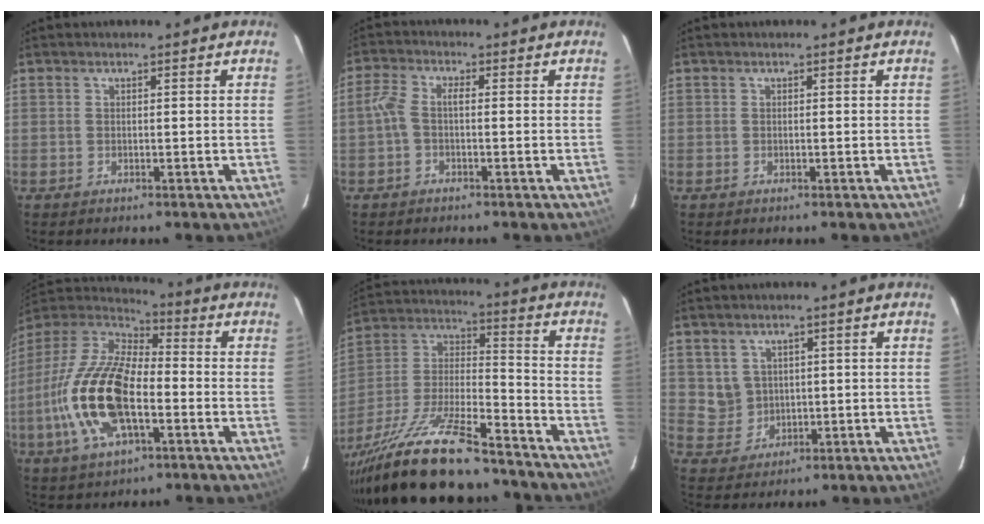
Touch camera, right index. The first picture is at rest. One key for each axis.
{"total": 3.5, "fx": -0.7, "fy": 1.6, "fz": 3.0, "tx": -0.068, "ty": 0.011, "tz": -0.019}
{"total": 0.0}
{"total": 20.3, "fx": -5.0, "fy": 8.9, "fz": 17.5, "tx": -0.372, "ty": -0.012, "tz": -0.098}
{"total": 24.9, "fx": -19.6, "fy": 5.5, "fz": 14.4, "tx": -0.282, "ty": -0.034, "tz": -0.324}
{"total": 5.1, "fx": 1.5, "fy": 4.7, "fz": 1.1, "tx": -0.023, "ty": 0.008, "tz": 0.045}